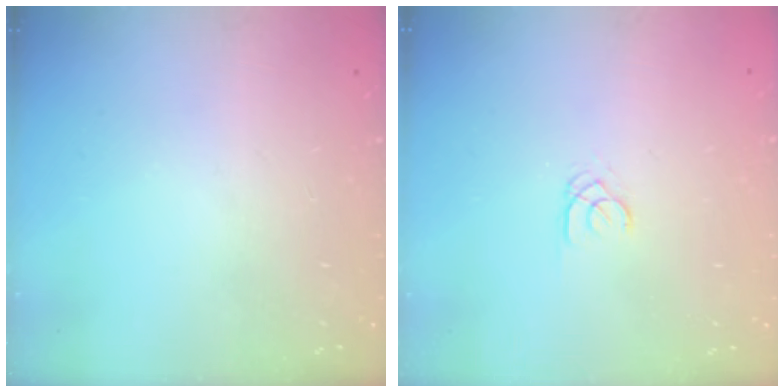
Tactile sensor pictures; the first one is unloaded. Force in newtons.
{"total": 1.8, "press": 1.7, "slide": 0.2}